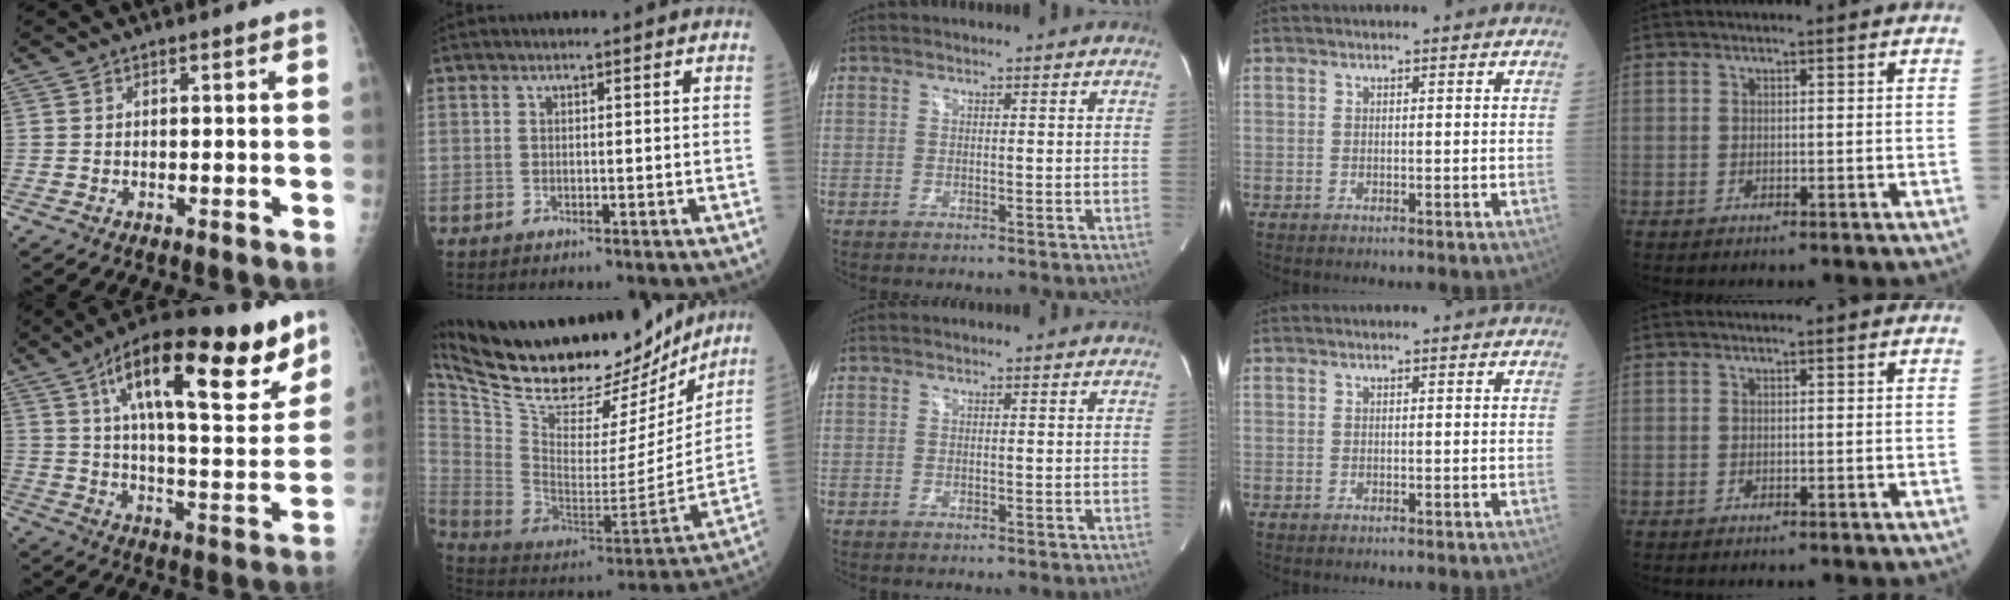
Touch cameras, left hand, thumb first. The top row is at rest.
{"thumb": {"total": 26.0, "force": [13.7, 9.1, 20.2], "torque": [-0.276, -0.027, 0.214]}, "index": {"total": 28.7, "force": [24.6, 8.5, 12.1], "torque": [-0.218, -0.025, 0.374]}}